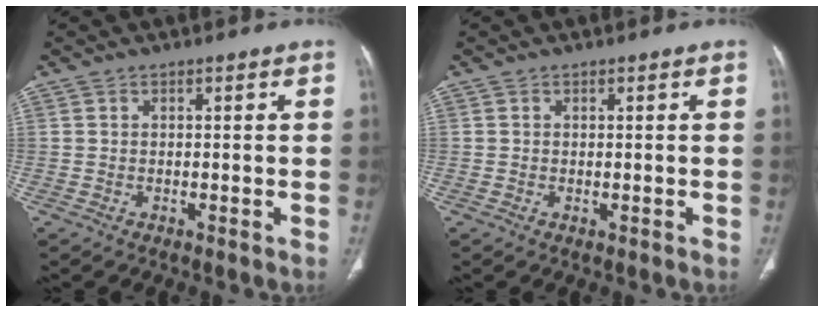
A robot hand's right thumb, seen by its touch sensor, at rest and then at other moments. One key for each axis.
{"total": 0.0}